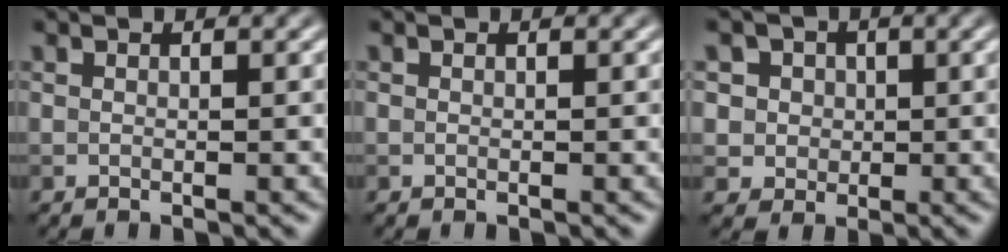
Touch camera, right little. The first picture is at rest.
{"total": 0.0}
{"total": 6.0, "force": [2.3, 5.0, 2.2], "torque": [-0.030, 0.018, 0.022]}